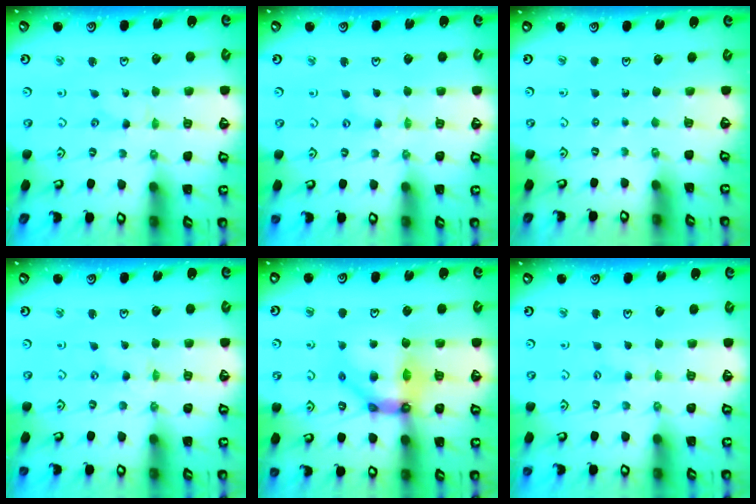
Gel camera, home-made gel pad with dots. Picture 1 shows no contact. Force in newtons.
{"total": 2.7, "press": 2.7, "slide": 0.4}
{"total": 0.0}
{"total": 0.6, "press": 0.6, "slide": 0.1}
{"total": 12.4, "press": 12.3, "slide": 1.5}
{"total": 2.2, "press": 2.2, "slide": 0.3}